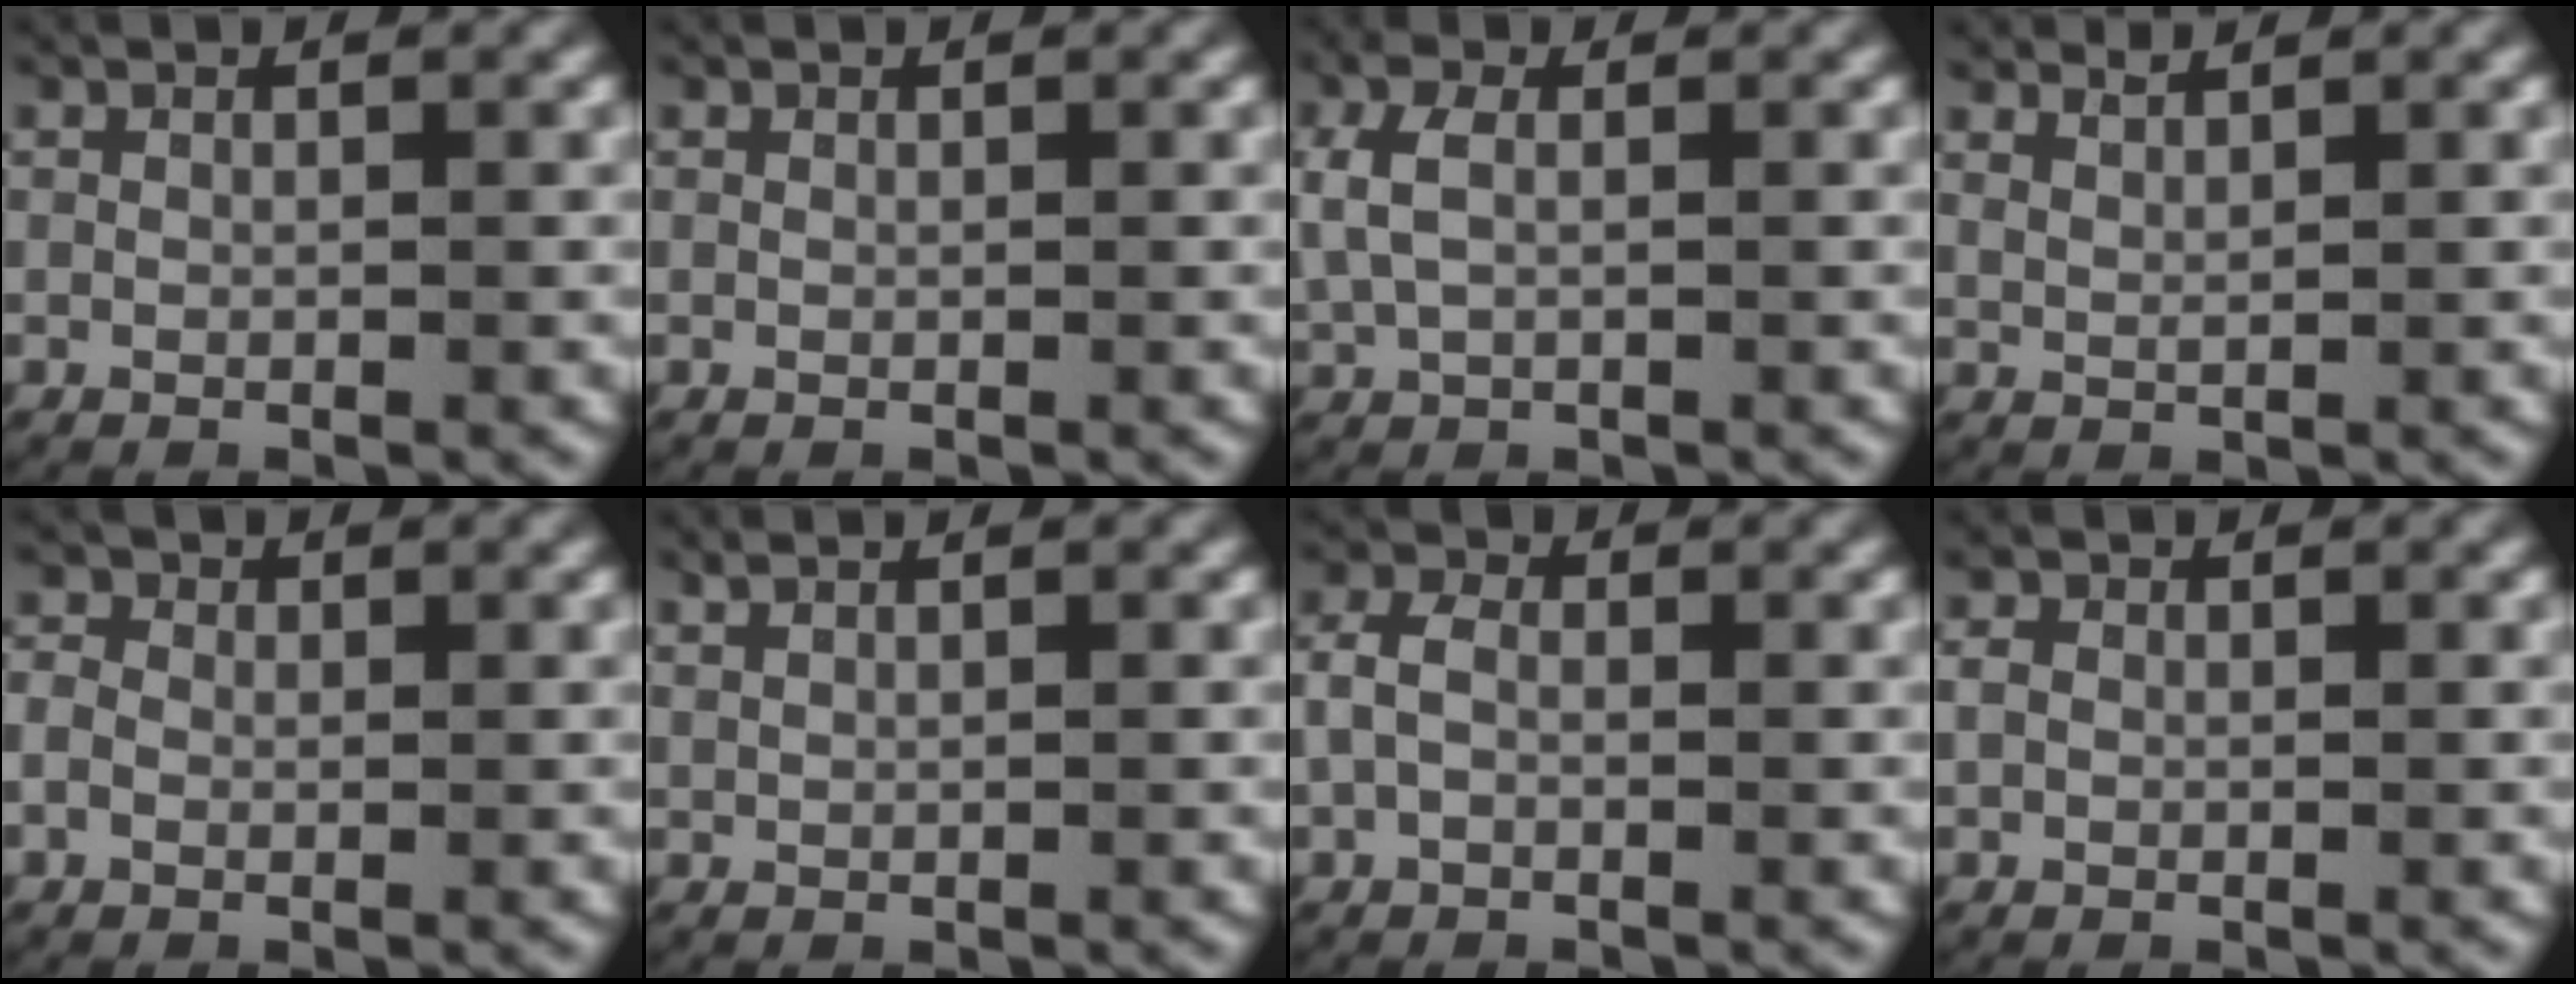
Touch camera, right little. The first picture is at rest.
{"total": 0.0}
{"total": 3.2, "force": [0.5, 2.3, 2.3], "torque": [-0.066, 0.001, 0.012]}
{"total": 1.6, "force": [1.6, 0.2, 0.4], "torque": [-0.014, -0.004, 0.033]}
{"total": 1.7, "force": [-0.2, 1.5, 0.8], "torque": [-0.022, -0.005, -0.003]}
{"total": 1.3, "force": [1.1, 0.3, 0.7], "torque": [-0.017, 0.003, 0.023]}
{"total": 2.5, "force": [-0.2, 1.9, 1.6], "torque": [-0.044, 0.000, -0.006]}
{"total": 1.1, "force": [0.0, 0.9, 0.6], "torque": [-0.017, 0.001, 0.002]}